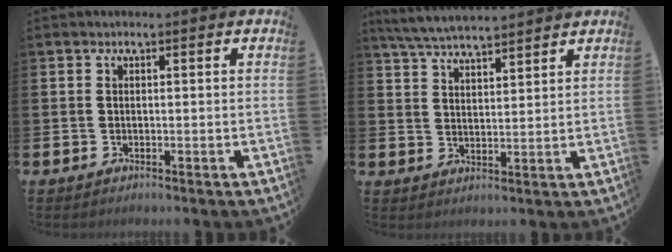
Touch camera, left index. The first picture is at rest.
{"total": 5.5, "force": [5.4, 0.4, 1.1], "torque": [-0.039, -0.025, 0.097]}